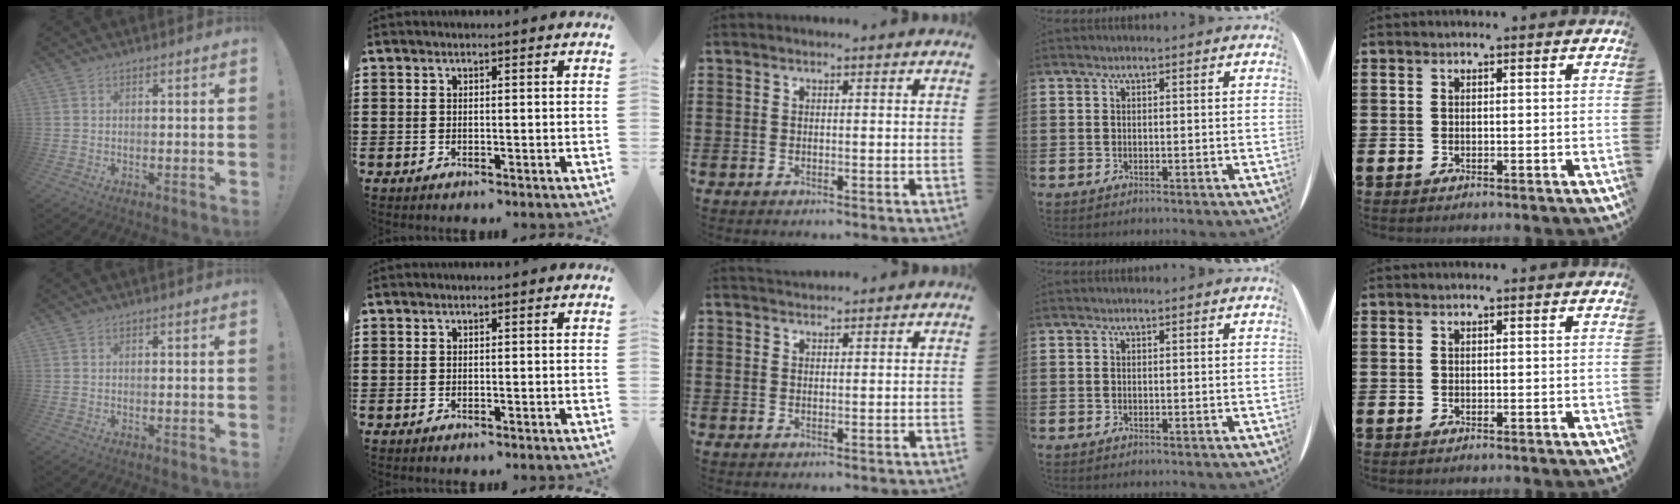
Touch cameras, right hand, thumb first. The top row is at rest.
{"middle": {"total": 1.3, "force": [1.2, 0.2, -0.1], "torque": [-0.001, 0.000, 0.025]}}